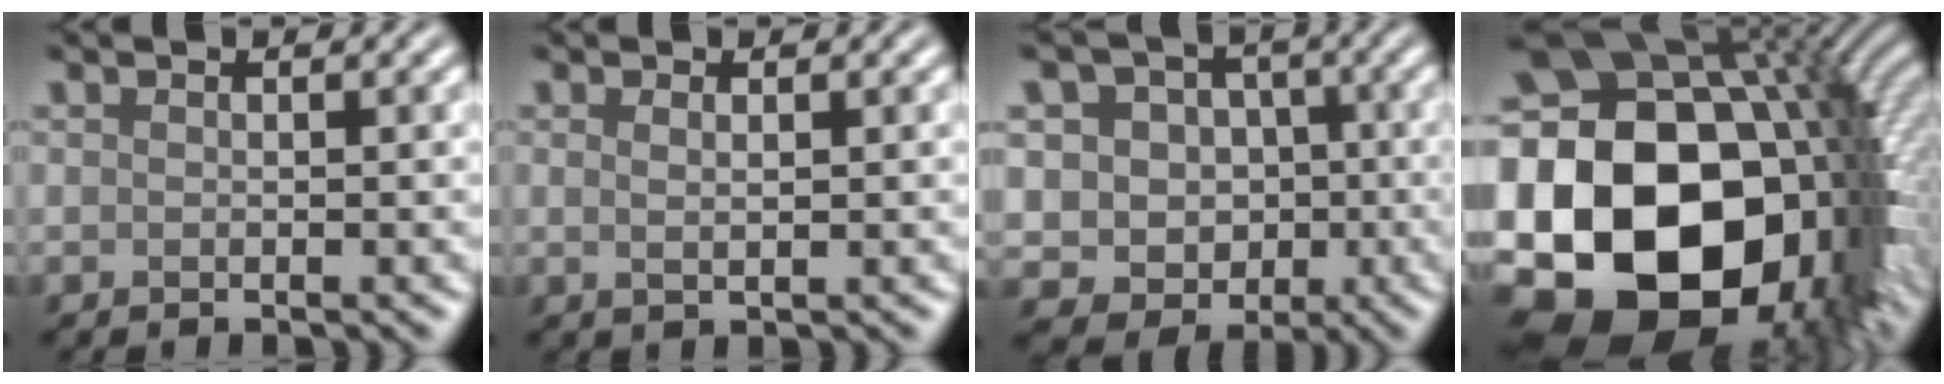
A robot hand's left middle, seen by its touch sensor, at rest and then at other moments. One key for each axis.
{"total": 1.0, "fx": 0.3, "fy": 0.3, "fz": 0.9, "tx": -0.014, "ty": 0.000, "tz": 0.004}
{"total": 7.1, "fx": -0.7, "fy": 6.5, "fz": 2.7, "tx": -0.022, "ty": 0.014, "tz": -0.041}
{"total": 23.9, "fx": -4.0, "fy": 17.7, "fz": 15.5, "tx": -0.284, "ty": -0.023, "tz": -0.098}